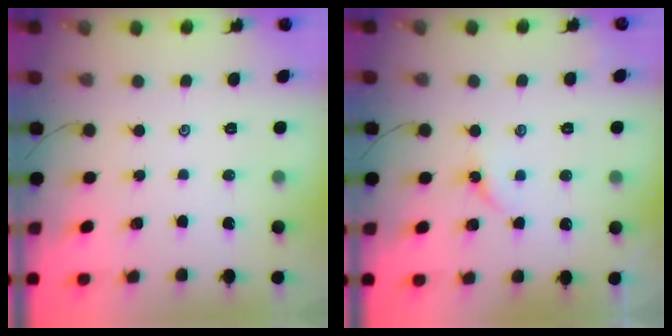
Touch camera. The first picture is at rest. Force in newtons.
{"total": 3.4, "press": 3.4, "slide": 0.6}